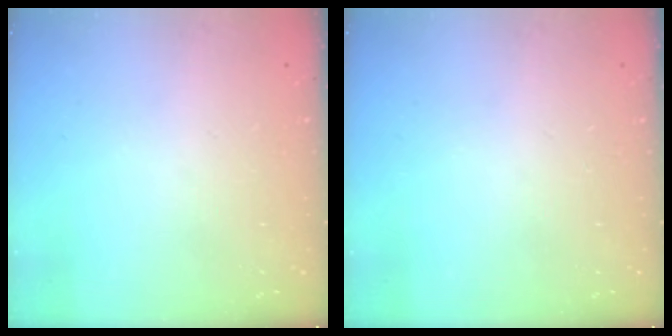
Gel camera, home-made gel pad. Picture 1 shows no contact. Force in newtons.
{"total": 0.0}